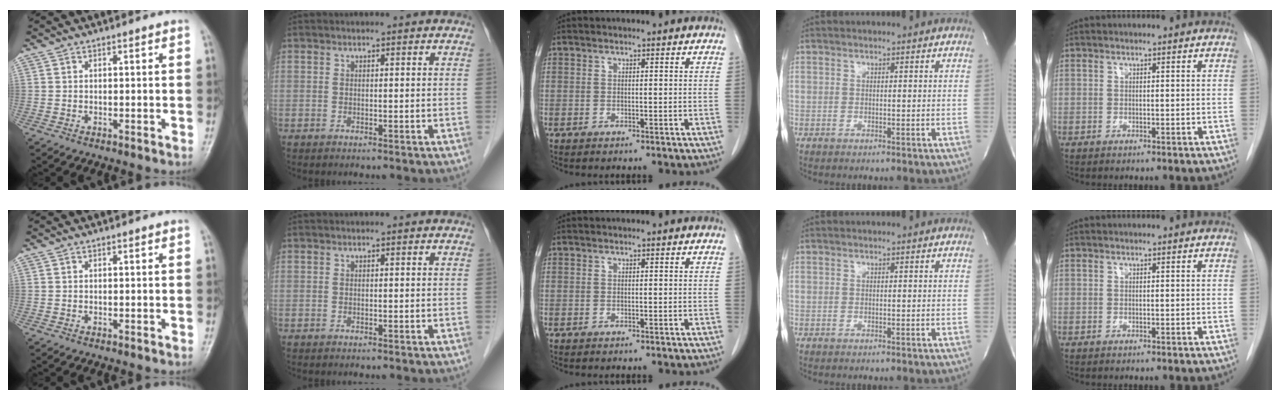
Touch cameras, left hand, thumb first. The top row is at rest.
{}